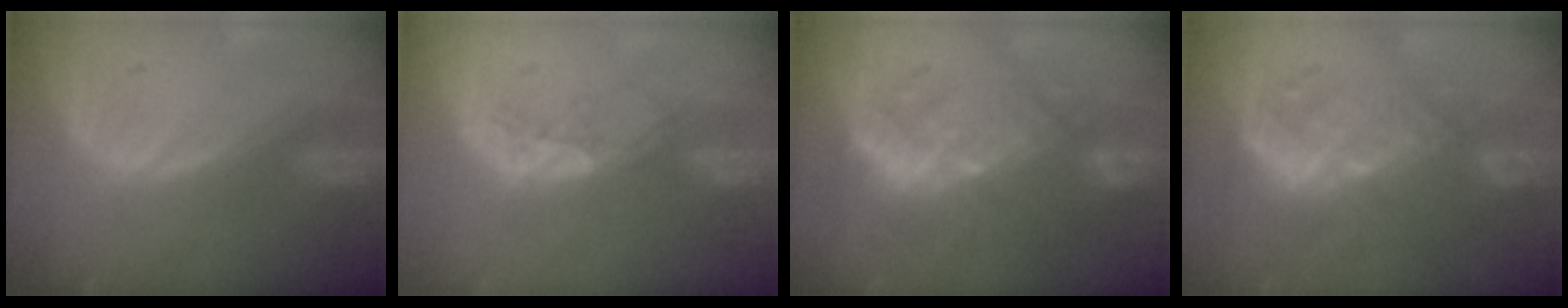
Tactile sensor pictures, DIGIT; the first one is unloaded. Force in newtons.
{"total": 4.0, "press": 3.5, "slide": 1.9}
{"total": 9.3, "press": 8.9, "slide": 2.7}
{"total": 8.8, "press": 8.4, "slide": 2.7}